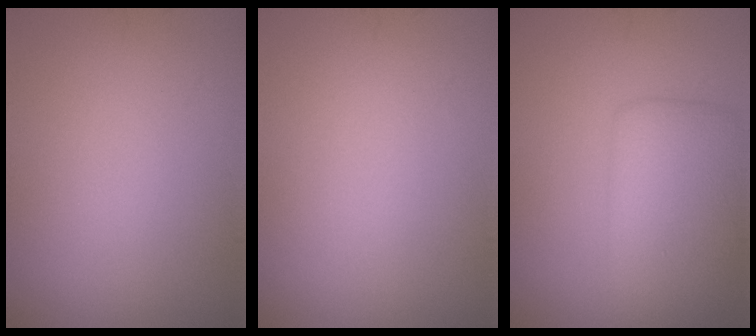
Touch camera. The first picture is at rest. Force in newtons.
{"total": 0.0}
{"total": 5.2, "press": 5.2, "slide": 0.3}